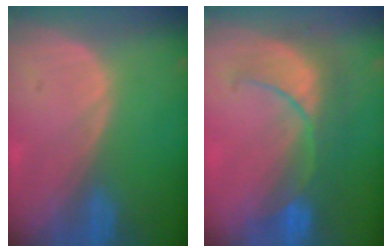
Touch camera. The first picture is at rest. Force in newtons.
{"total": 8.1, "press": 8.1, "slide": 0.7}